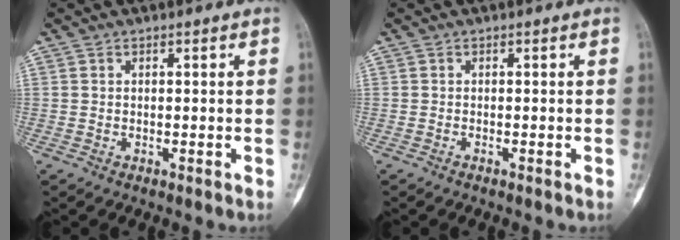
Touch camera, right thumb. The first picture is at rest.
{"total": 0.6, "force": [-0.5, 0.1, 0.4], "torque": [-0.011, 0.001, -0.004]}